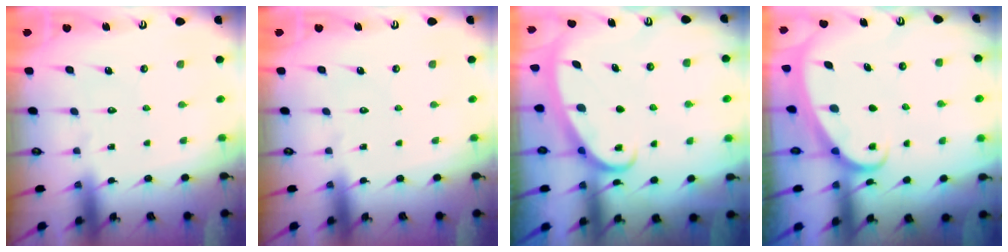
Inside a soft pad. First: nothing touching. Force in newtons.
{"total": 0.0}
{"total": 2.4, "press": 2.4, "slide": 0.4}
{"total": 1.9, "press": 1.9, "slide": 0.2}